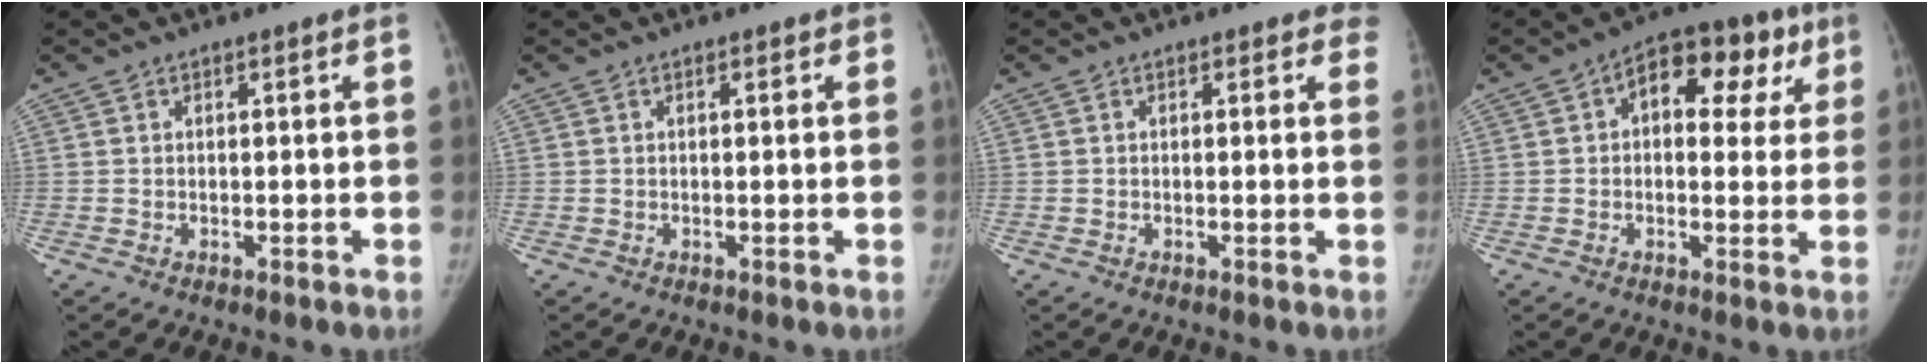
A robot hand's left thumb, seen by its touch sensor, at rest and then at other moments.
{"total": 0.6, "force": [0.3, 0.3, 0.5], "torque": [-0.004, 0.001, 0.001]}
{"total": 2.9, "force": [2.4, 1.6, 0.5], "torque": [0.030, -0.008, 0.005]}
{"total": 12.9, "force": [4.4, 8.0, 9.1], "torque": [-0.067, 0.021, 0.054]}